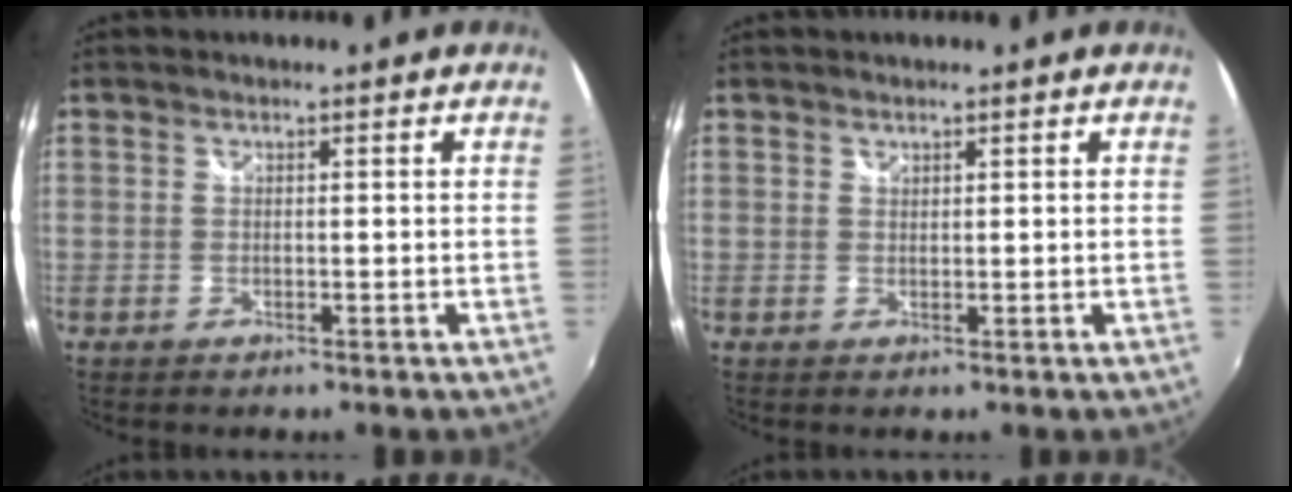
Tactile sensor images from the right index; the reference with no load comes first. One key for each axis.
{"total": 0.5, "fx": 0.5, "fy": 0.2, "fz": -0.1, "tx": 0.004, "ty": -0.001, "tz": 0.009}